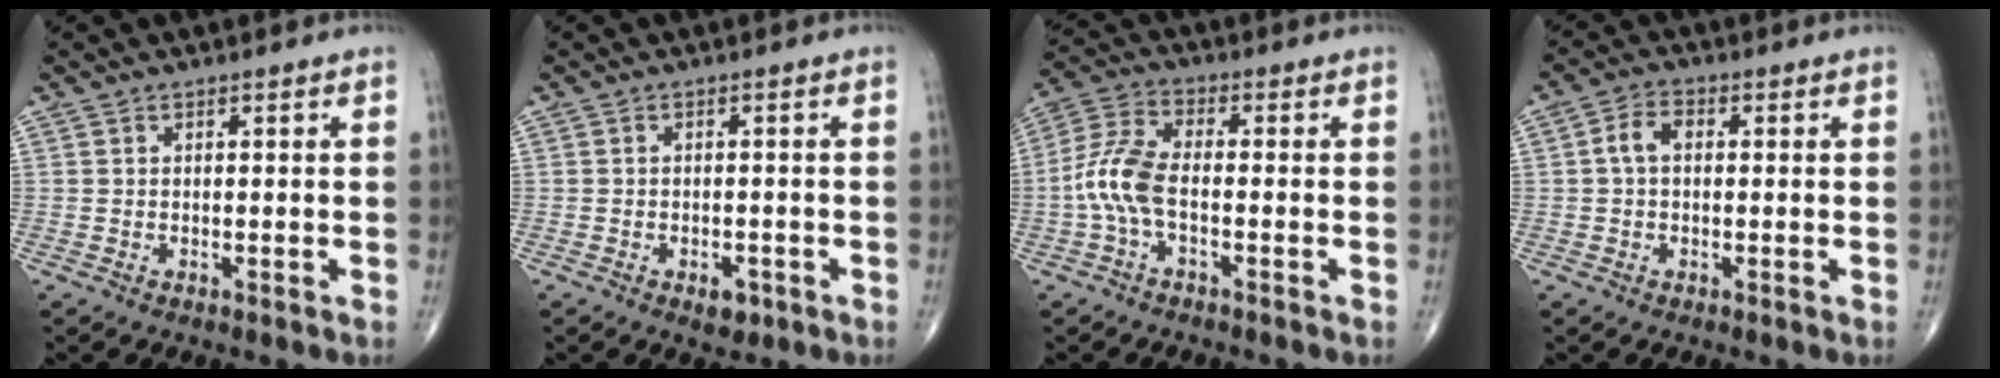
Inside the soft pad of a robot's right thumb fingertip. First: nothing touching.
{"total": 2.8, "force": [-1.4, 1.6, 1.8], "torque": [-0.019, 0.001, -0.015]}
{"total": 8.0, "force": [-1.9, 3.5, 7.0], "torque": [-0.164, 0.025, -0.046]}
{"total": 4.1, "force": [0.3, 2.6, 3.1], "torque": [-0.056, 0.015, 0.001]}